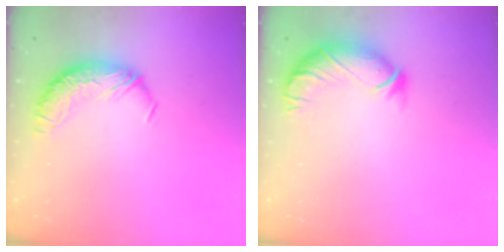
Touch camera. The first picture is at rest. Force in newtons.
{"total": 3.9, "press": 3.3, "slide": 2.1}